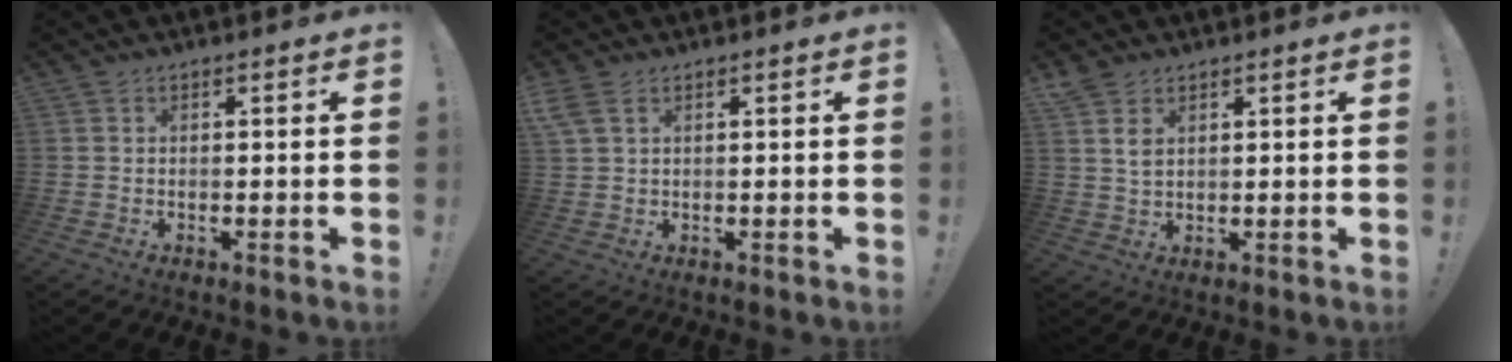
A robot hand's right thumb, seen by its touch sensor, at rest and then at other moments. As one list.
[{"total": 4.0, "force": [2.0, 1.9, 2.9], "torque": [-0.058, 0.001, 0.041]}, {"total": 4.0, "force": [2.1, 2.1, 2.6], "torque": [-0.041, -0.008, 0.038]}]